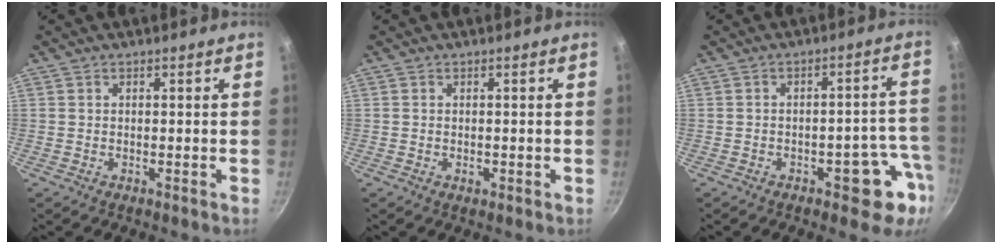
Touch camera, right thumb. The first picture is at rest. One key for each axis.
{"total": 1.1, "fx": -0.3, "fy": 0.6, "fz": 0.8, "tx": -0.011, "ty": 0.001, "tz": -0.006}
{"total": 9.0, "fx": -4.0, "fy": 4.6, "fz": 6.7, "tx": -0.021, "ty": 0.045, "tz": -0.043}